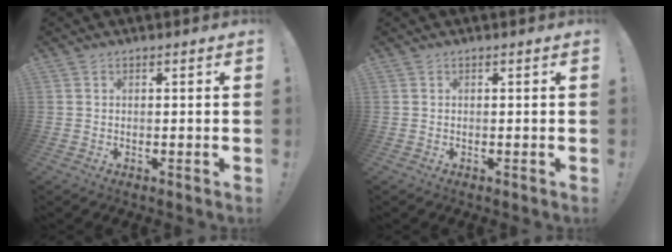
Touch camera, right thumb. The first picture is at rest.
{"total": 0.0}